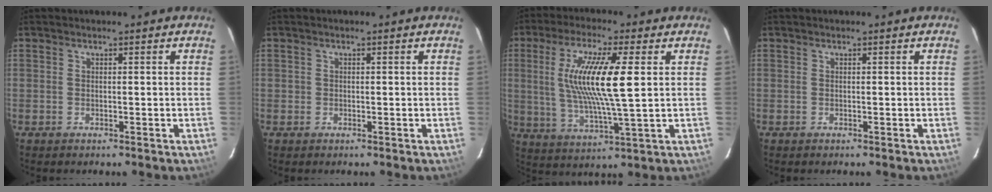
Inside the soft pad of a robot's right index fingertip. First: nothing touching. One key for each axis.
{"total": 0.6, "fx": -0.2, "fy": 0.6, "fz": 0.1, "tx": 0.002, "ty": 0.001, "tz": -0.001}
{"total": 14.4, "fx": 2.6, "fy": 1.7, "fz": 14.0, "tx": -0.270, "ty": -0.005, "tz": 0.052}
{"total": 0.0}